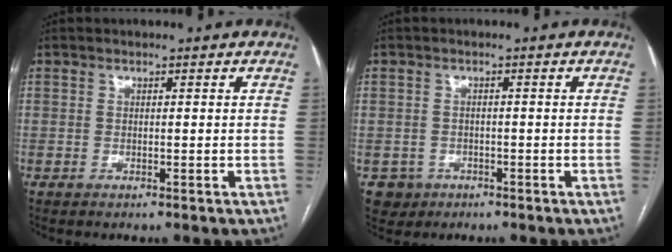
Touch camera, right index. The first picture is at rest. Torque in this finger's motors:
{"motor_torque": [-0.33, 0.12, -0.96, -0.21]}